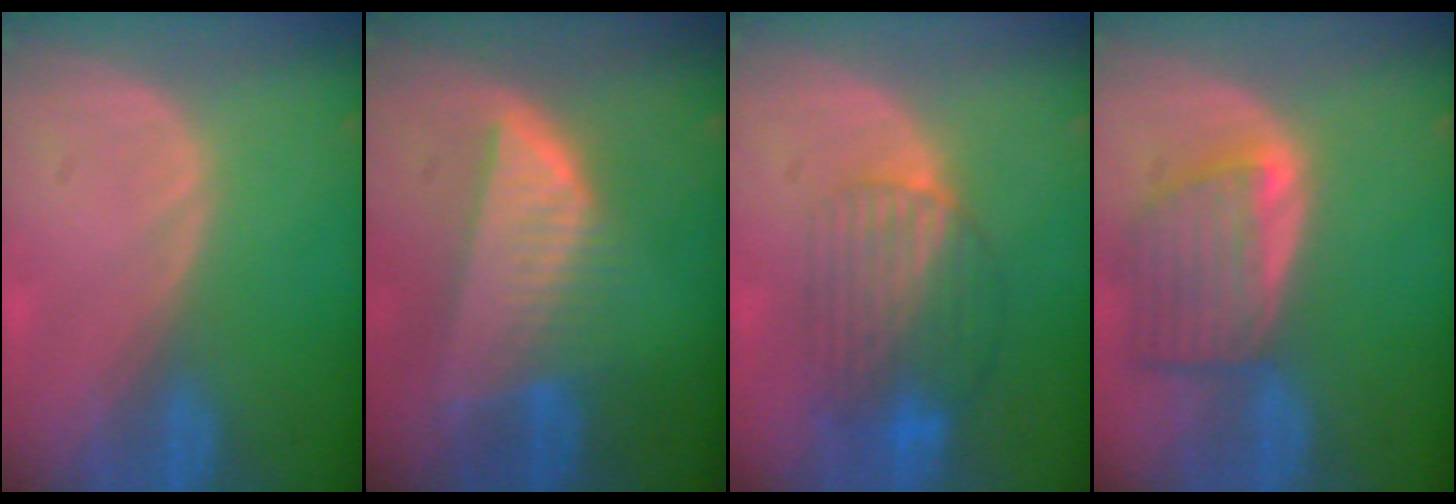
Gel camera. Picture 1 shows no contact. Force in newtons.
{"total": 8.2, "press": 7.3, "slide": 3.9}
{"total": 8.1, "press": 7.4, "slide": 3.2}
{"total": 7.7, "press": 7.0, "slide": 3.2}